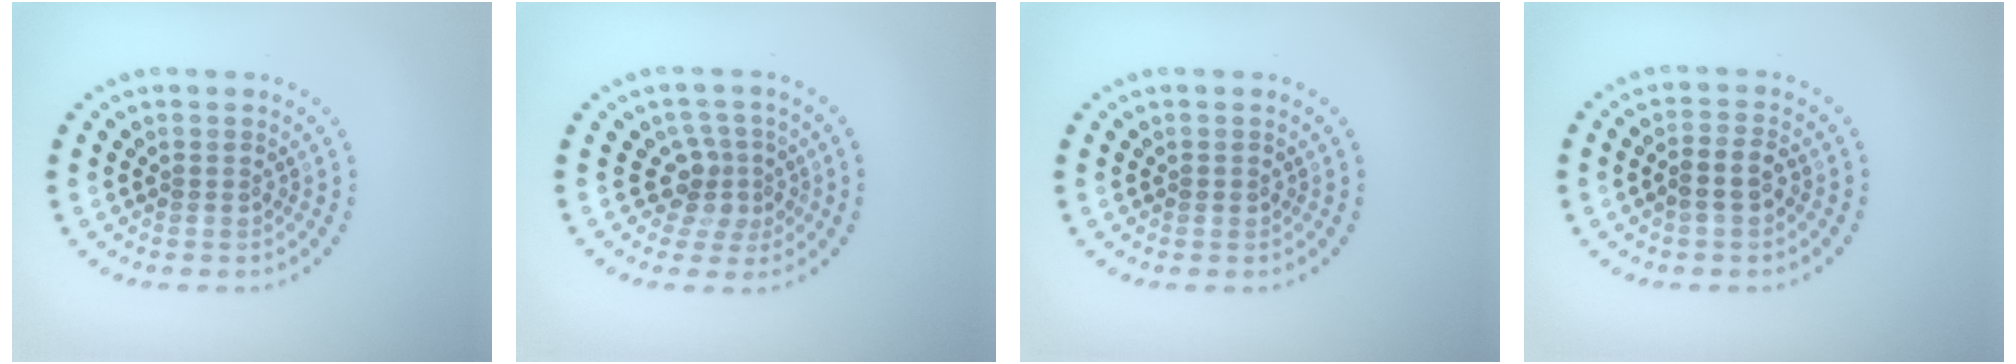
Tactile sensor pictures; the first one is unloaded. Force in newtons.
{"total": 2.9, "press": 2.2, "slide": 2.0}
{"total": 0.7, "press": 0.7, "slide": 0.0}
{"total": 2.4, "press": 2.2, "slide": 1.0}